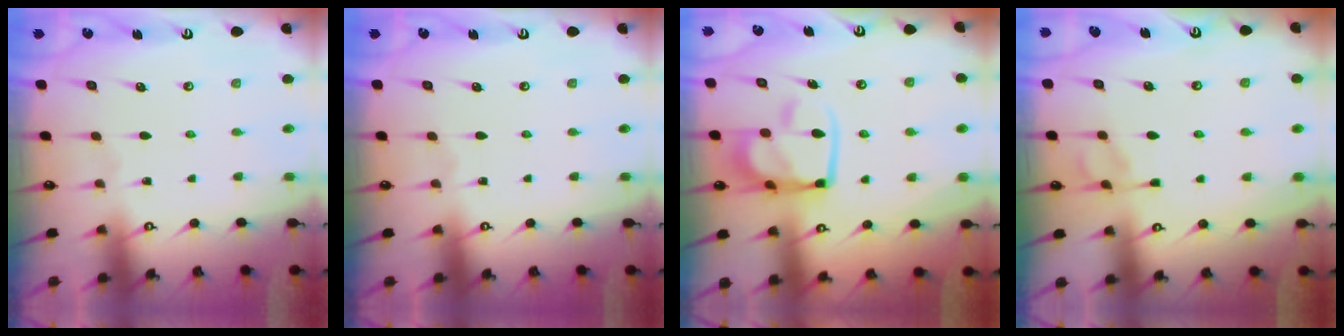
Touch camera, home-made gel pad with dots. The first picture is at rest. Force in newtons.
{"total": 0.0}
{"total": 13.3, "press": 13.2, "slide": 1.7}
{"total": 5.4, "press": 5.3, "slide": 0.7}